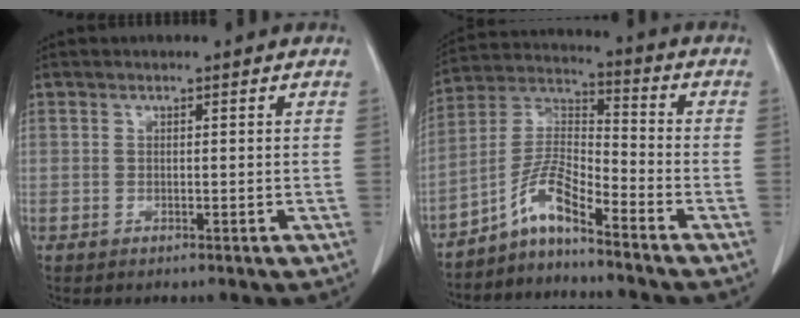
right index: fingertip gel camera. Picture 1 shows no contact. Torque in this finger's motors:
{"motor_torque": [0.56, -0.53, 0.16, 0.06]}